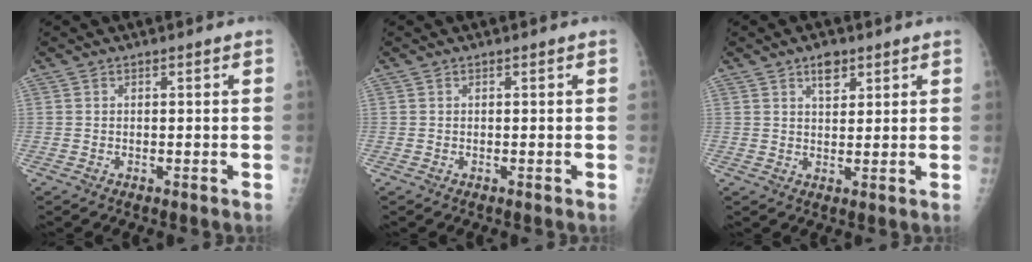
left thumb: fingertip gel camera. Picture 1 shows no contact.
{"total": 0.0}
{"total": 3.9, "force": [2.4, 2.0, 2.3], "torque": [-0.022, -0.013, 0.038]}